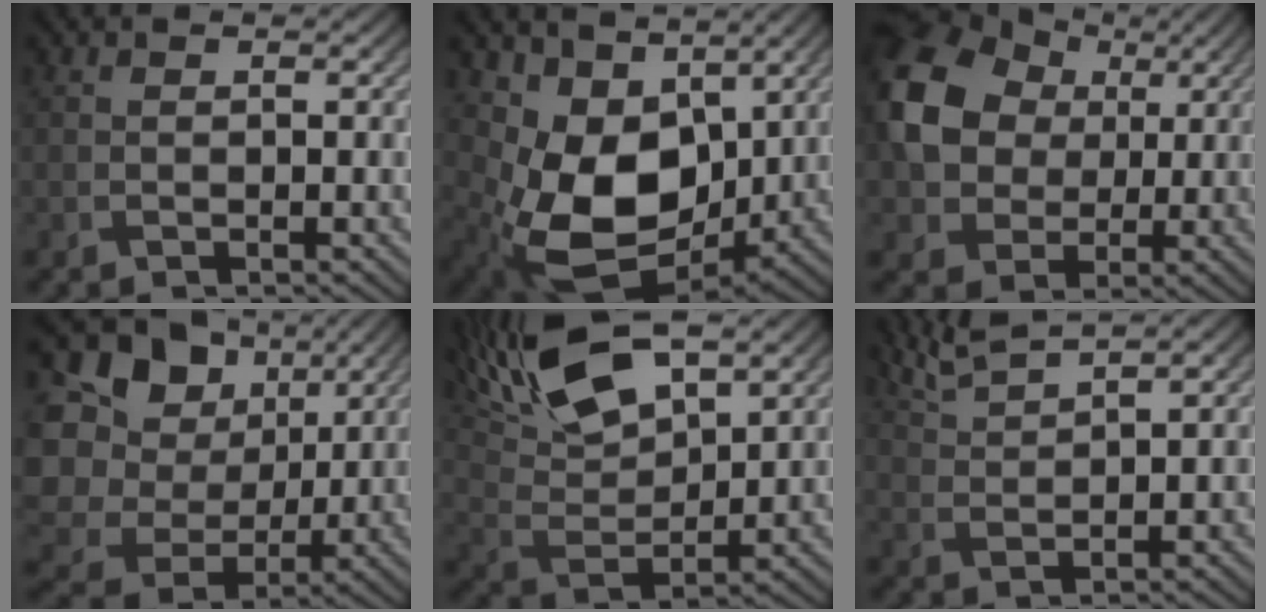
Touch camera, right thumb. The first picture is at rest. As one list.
[{"total": 11.3, "force": [1.9, 8.1, 7.7], "torque": [-0.177, -0.028, 0.035]}, {"total": 14.1, "force": [2.8, 11.2, 8.1], "torque": [-0.200, 0.006, 0.047]}, {"total": 18.5, "force": [2.9, 16.0, 8.8], "torque": [-0.274, 0.004, 0.068]}, {"total": 15.0, "force": [9.7, 5.6, 10.0], "torque": [-0.221, 0.022, 0.164]}, {"total": 4.9, "force": [4.0, 0.7, 2.8], "torque": [-0.059, 0.015, 0.084]}]